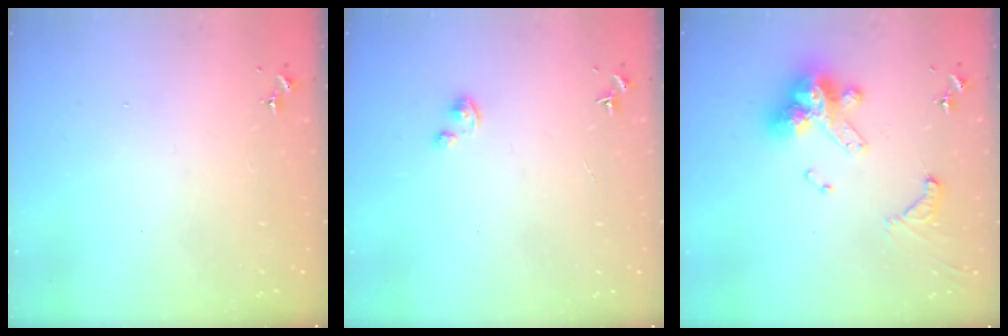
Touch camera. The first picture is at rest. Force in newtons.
{"total": 2.2, "press": 2.2, "slide": 0.2}
{"total": 14.1, "press": 14.0, "slide": 1.4}